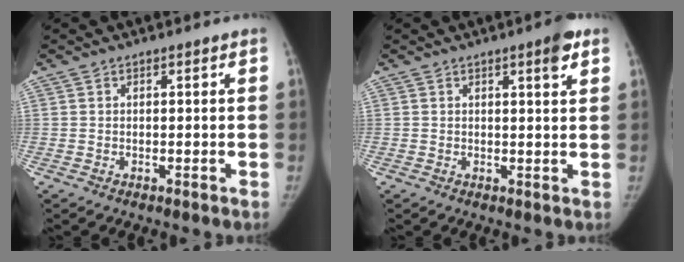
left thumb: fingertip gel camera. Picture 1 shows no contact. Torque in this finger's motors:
{"motor_torque": [1.48, 0.96, 0.71, -0.36, 0.09]}